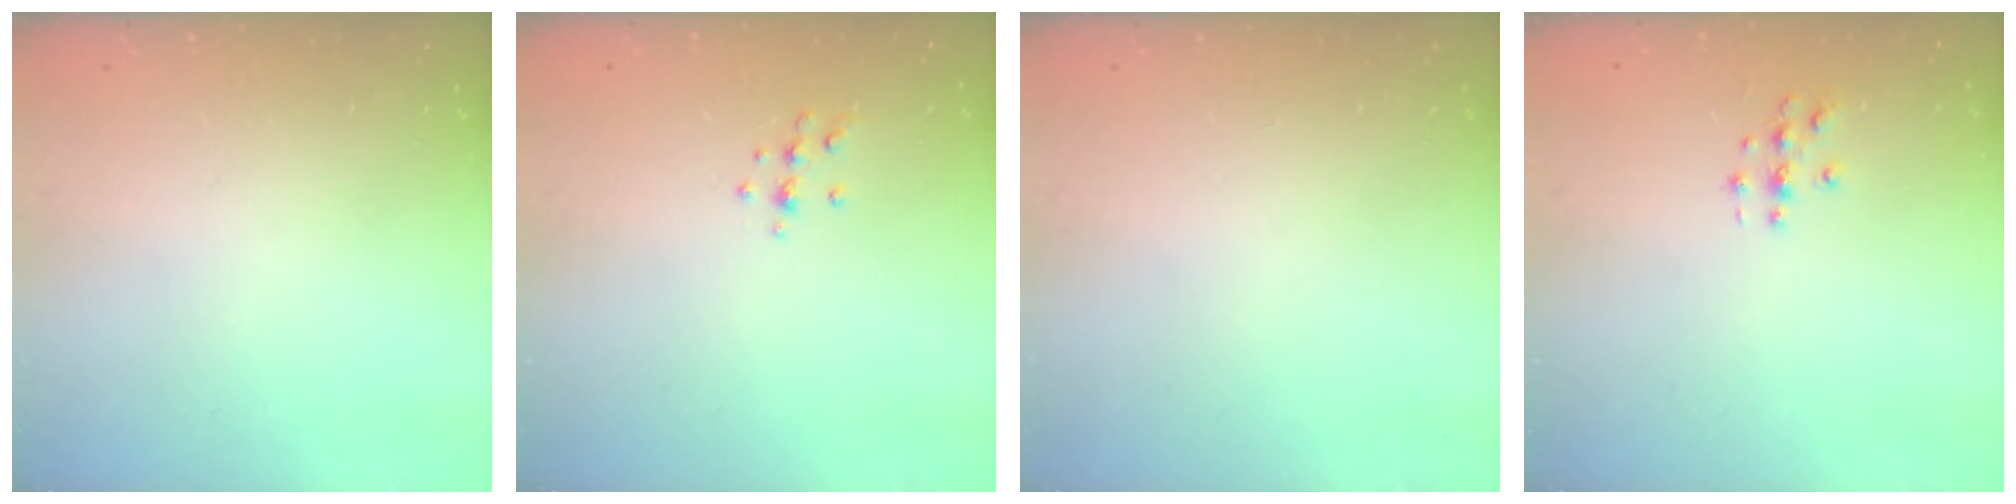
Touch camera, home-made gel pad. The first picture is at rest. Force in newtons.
{"total": 7.0, "press": 7.0, "slide": 0.6}
{"total": 0.0}
{"total": 2.8, "press": 2.8, "slide": 0.3}